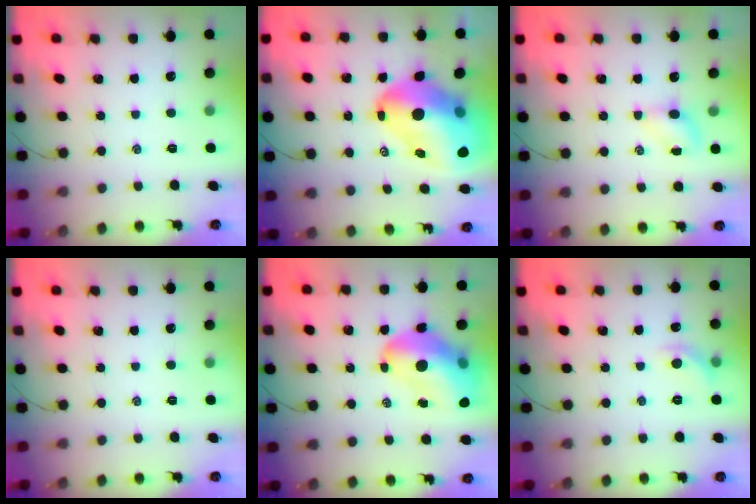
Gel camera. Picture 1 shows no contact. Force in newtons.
{"total": 21.8, "press": 20.9, "slide": 6.0}
{"total": 3.9, "press": 3.8, "slide": 1.0}
{"total": 0.0}
{"total": 17.3, "press": 16.5, "slide": 4.9}
{"total": 6.0, "press": 5.8, "slide": 1.4}